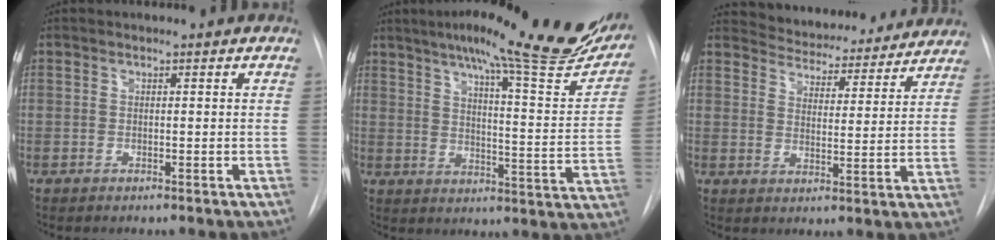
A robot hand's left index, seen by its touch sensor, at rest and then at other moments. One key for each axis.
{"total": 25.9, "fx": 20.3, "fy": 3.3, "fz": 15.8, "tx": -0.224, "ty": -0.037, "tz": 0.252}
{"total": 16.1, "fx": 15.1, "fy": 4.3, "fz": 3.3, "tx": -0.031, "ty": -0.008, "tz": 0.191}